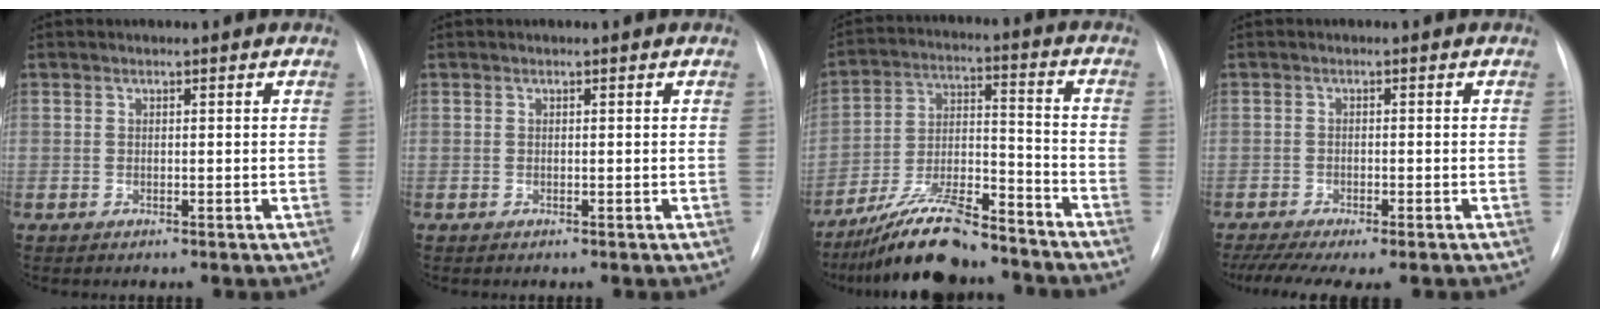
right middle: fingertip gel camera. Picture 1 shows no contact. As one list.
[{"total": 0.0}, {"total": 13.9, "force": [-12.0, 2.8, 6.6], "torque": [-0.122, 0.010, -0.214]}, {"total": 9.9, "force": [-7.7, 2.3, 5.8], "torque": [-0.098, -0.003, -0.116]}]